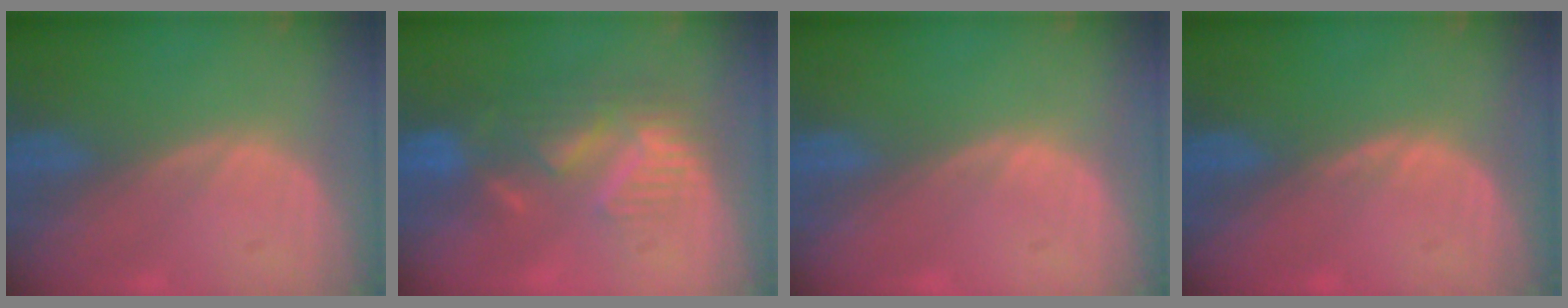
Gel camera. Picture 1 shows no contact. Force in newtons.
{"total": 8.8, "press": 7.8, "slide": 4.1}
{"total": 0.0}
{"total": 0.5, "press": 0.5, "slide": 0.2}